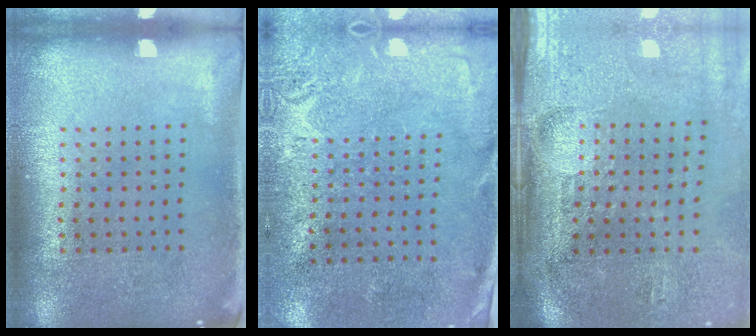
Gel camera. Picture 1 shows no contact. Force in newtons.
{"total": 2.6, "press": 2.1, "slide": 1.6}
{"total": 4.7, "press": 3.8, "slide": 2.7}